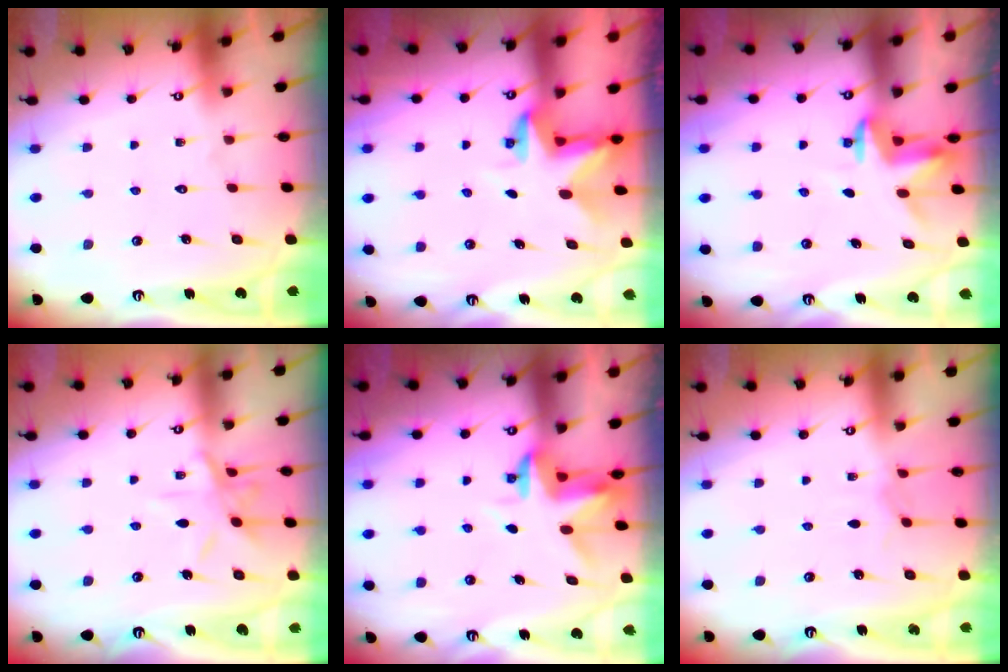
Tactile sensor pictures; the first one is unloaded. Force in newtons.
{"total": 2.9, "press": 2.9, "slide": 0.2}
{"total": 3.4, "press": 3.4, "slide": 0.3}
{"total": 8.5, "press": 8.5, "slide": 0.6}
{"total": 3.2, "press": 3.2, "slide": 0.3}
{"total": 2.6, "press": 2.6, "slide": 0.4}